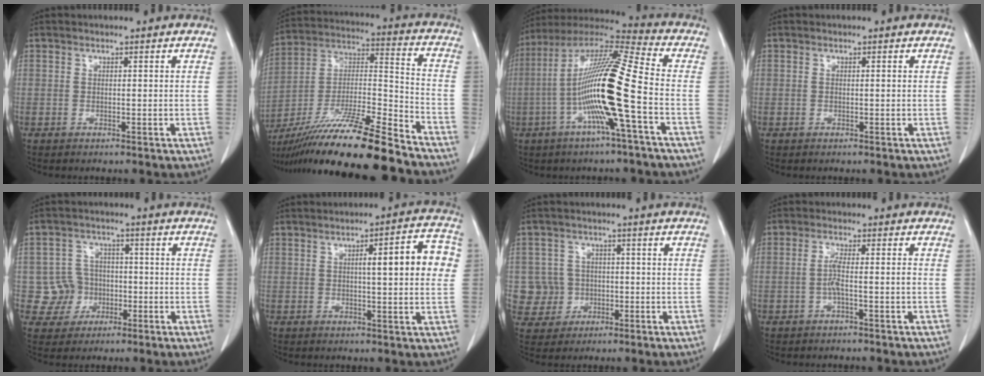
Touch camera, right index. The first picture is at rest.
{"total": 22.8, "force": [-18.4, 0.1, 13.5], "torque": [-0.248, -0.025, -0.331]}
{"total": 17.1, "force": [-3.9, -0.4, 16.6], "torque": [-0.320, 0.005, -0.084]}
{"total": 0.0}
{"total": 5.9, "force": [-1.2, 5.7, 0.3], "torque": [0.000, 0.012, -0.017]}
{"total": 9.0, "force": [1.6, 1.5, 8.7], "torque": [-0.114, 0.020, 0.017]}
{"total": 6.7, "force": [-0.6, 6.6, 0.0], "torque": [-0.002, 0.015, -0.004]}
{"total": 2.8, "force": [-0.9, -0.3, 2.7], "torque": [-0.054, 0.006, -0.015]}